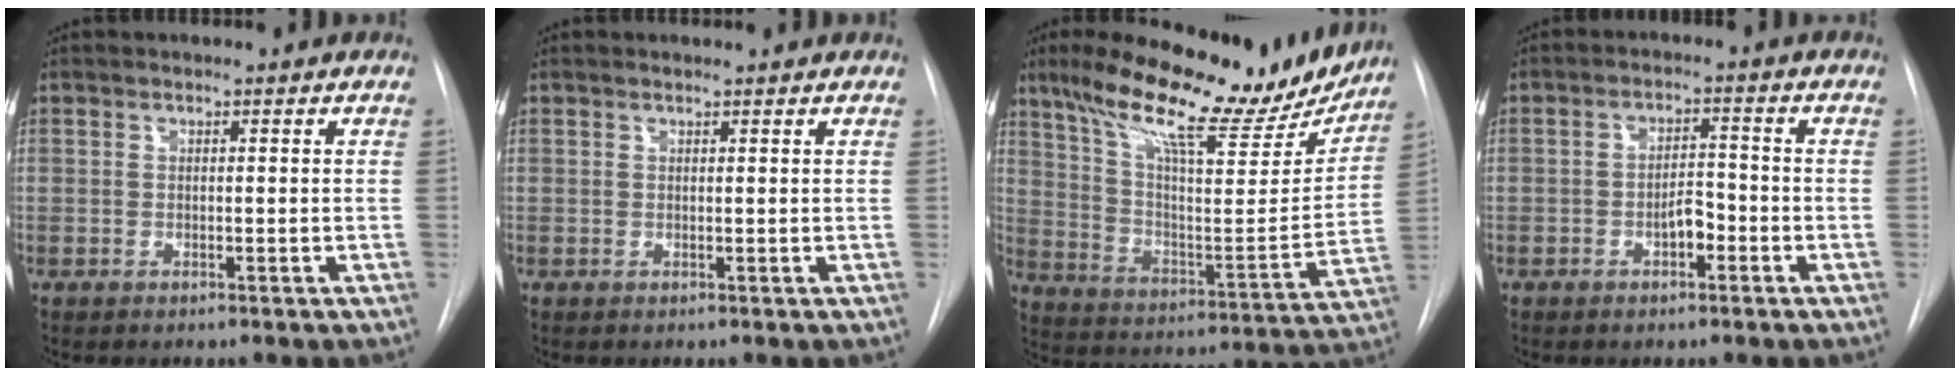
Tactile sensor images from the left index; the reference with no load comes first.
{"total": 1.1, "force": [1.1, 0.1, 0.2], "torque": [-0.010, 0.007, 0.014]}
{"total": 23.1, "force": [18.4, 5.6, 12.8], "torque": [-0.207, -0.012, 0.275]}
{"total": 3.3, "force": [-1.6, 1.5, 2.5], "torque": [-0.037, 0.005, -0.027]}